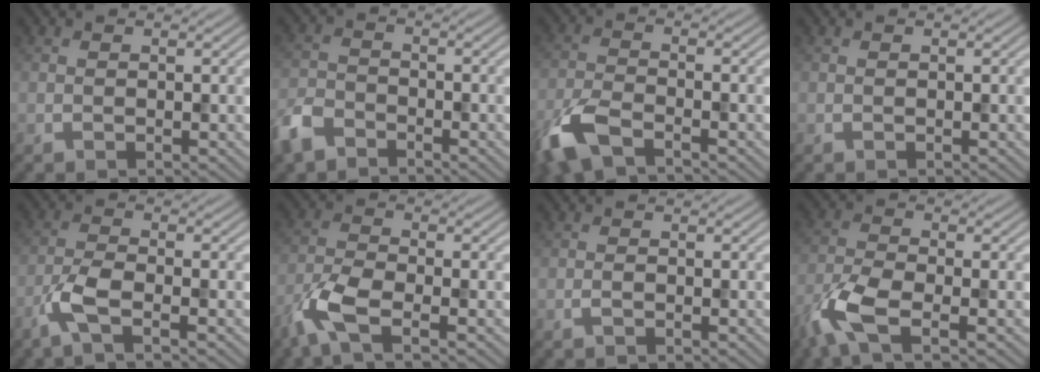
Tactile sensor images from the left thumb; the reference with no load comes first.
{"total": 5.0, "force": [-3.9, 2.4, 2.1], "torque": [-0.048, -0.007, -0.091]}
{"total": 6.9, "force": [-4.6, 2.3, 4.7], "torque": [-0.110, -0.011, -0.104]}
{"total": 0.0}
{"total": 4.4, "force": [-2.4, 1.0, 3.6], "torque": [-0.082, -0.001, -0.059]}
{"total": 6.1, "force": [-3.5, 1.9, 4.7], "torque": [-0.112, -0.009, -0.085]}
{"total": 0.8, "force": [-0.4, 0.1, 0.7], "torque": [-0.013, 0.001, -0.008]}
{"total": 7.0, "force": [-3.8, 2.3, 5.4], "torque": [-0.128, -0.010, -0.093]}